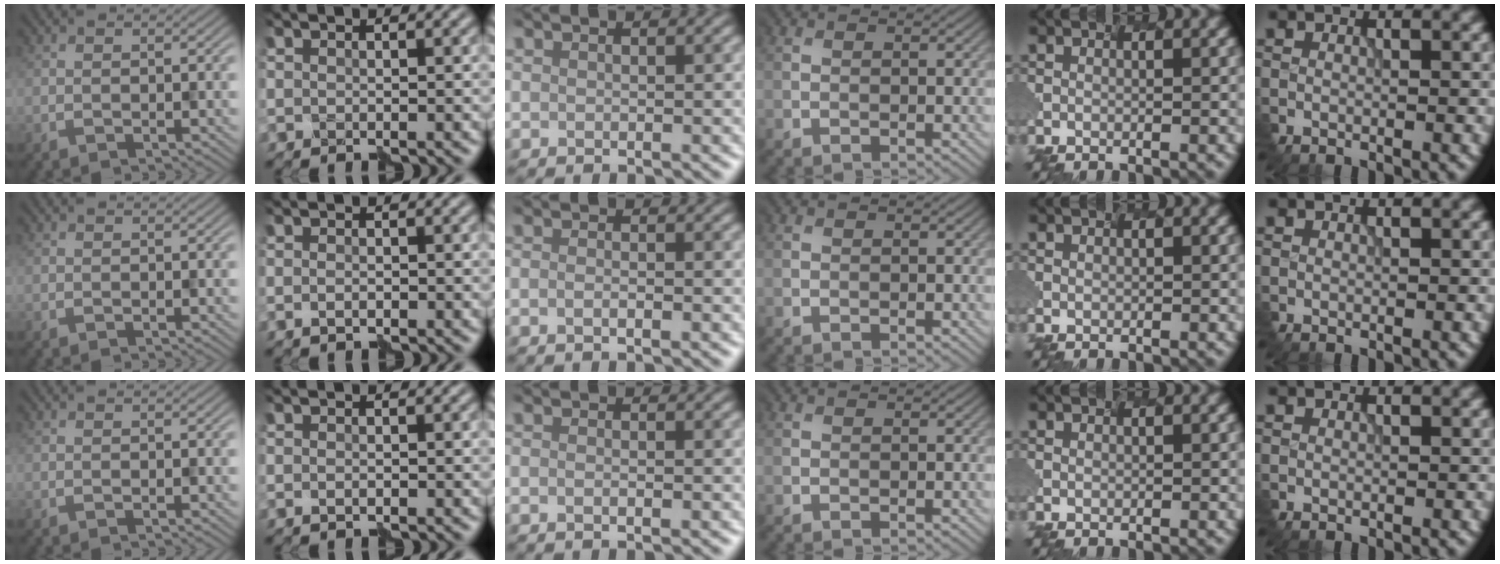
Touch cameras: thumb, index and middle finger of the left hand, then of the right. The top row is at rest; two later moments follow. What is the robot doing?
{"motion": "assemble", "object": "hinged jar"}